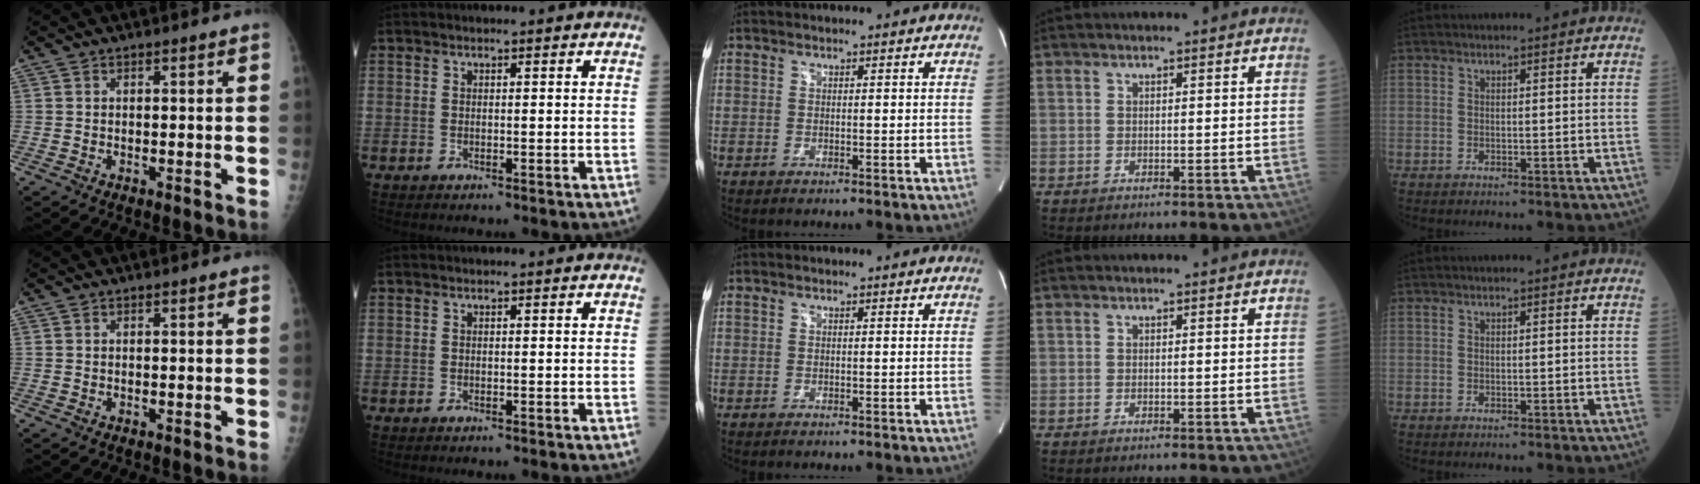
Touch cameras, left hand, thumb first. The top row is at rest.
{}